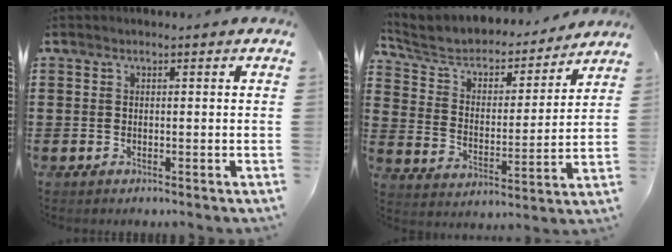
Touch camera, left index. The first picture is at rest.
{"total": 4.9, "force": [3.9, 2.4, 1.9], "torque": [-0.063, -0.029, 0.058]}